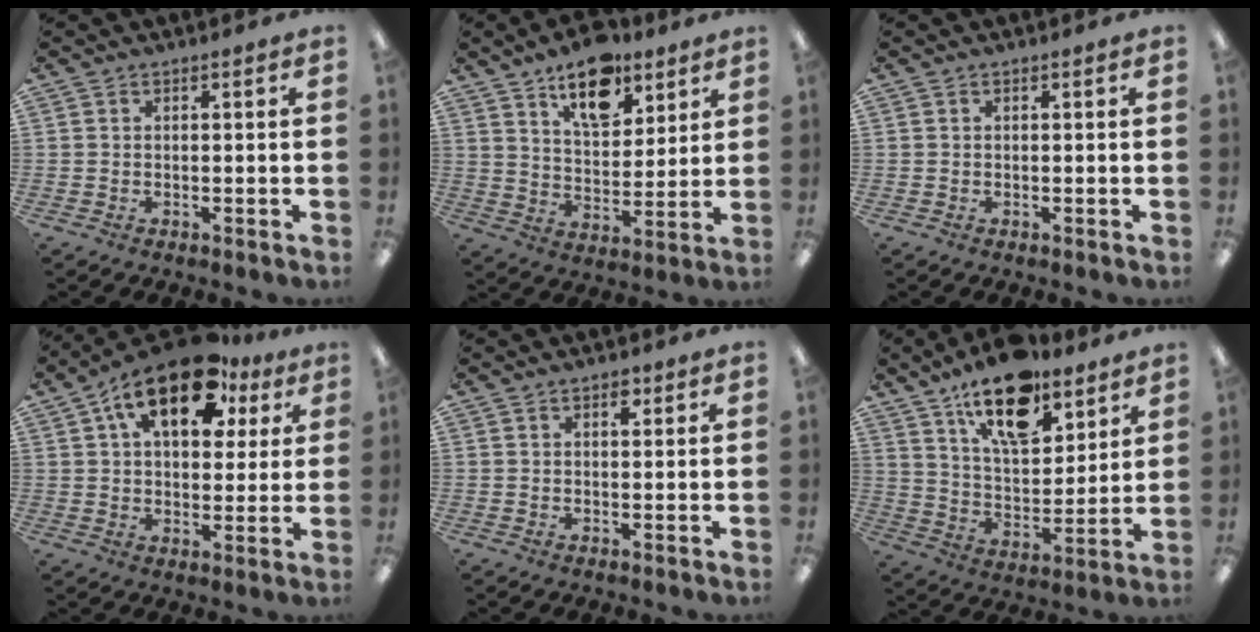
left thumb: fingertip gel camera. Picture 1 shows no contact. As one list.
[{"total": 14.2, "force": [9.6, 7.1, 7.5], "torque": [-0.100, -0.048, 0.167]}, {"total": 0.0}, {"total": 18.5, "force": [9.6, 9.4, 12.7], "torque": [-0.205, -0.023, 0.163]}, {"total": 2.4, "force": [1.5, 1.2, 1.5], "torque": [-0.008, -0.007, 0.020]}, {"total": 18.0, "force": [12.5, 8.1, 10.1], "torque": [-0.162, -0.064, 0.217]}]